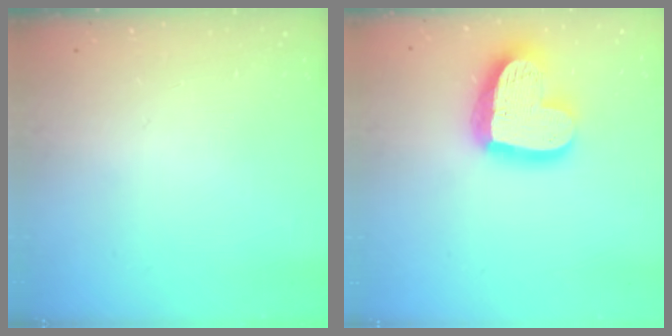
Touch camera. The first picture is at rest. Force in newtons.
{"total": 21.7, "press": 21.6, "slide": 2.0}